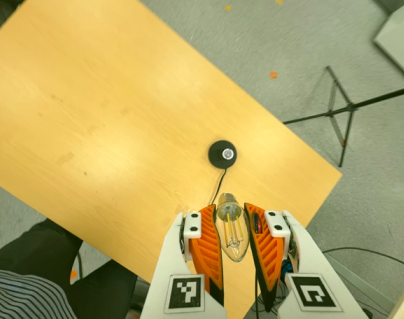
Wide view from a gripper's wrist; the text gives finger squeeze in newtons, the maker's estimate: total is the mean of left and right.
{"total": 24.2, "left": 27.4, "right": 21.1}